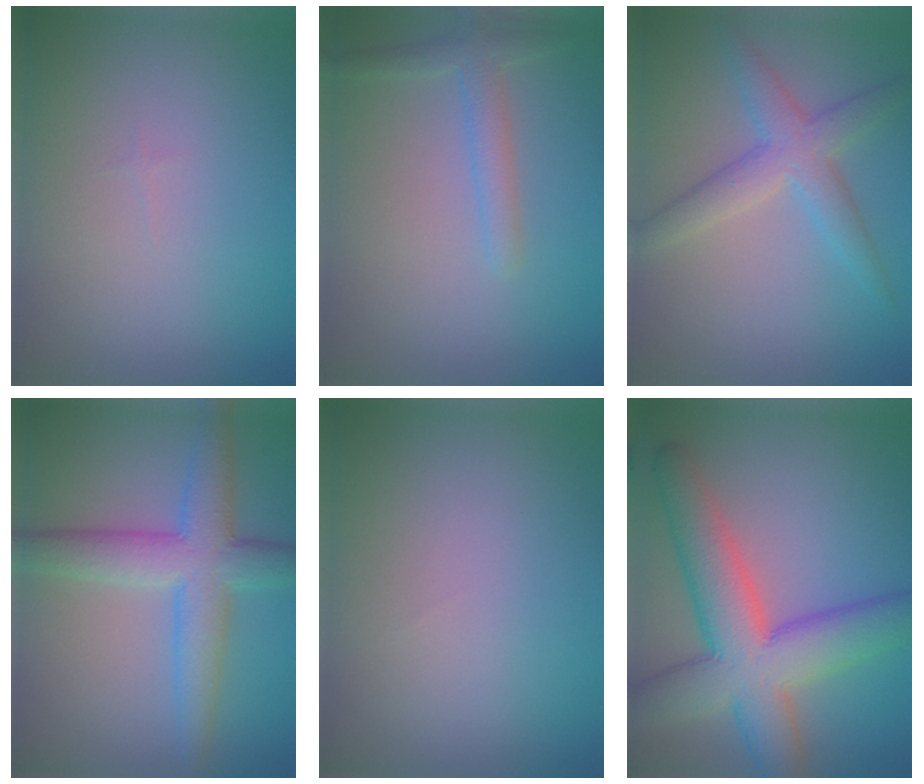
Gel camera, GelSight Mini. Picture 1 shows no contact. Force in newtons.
{"total": 2.1, "press": 2.1, "slide": 0.2}
{"total": 4.0, "press": 4.0, "slide": 0.2}
{"total": 6.0, "press": 6.0, "slide": 0.1}
{"total": 0.0}
{"total": 10.3, "press": 10.3, "slide": 0.3}